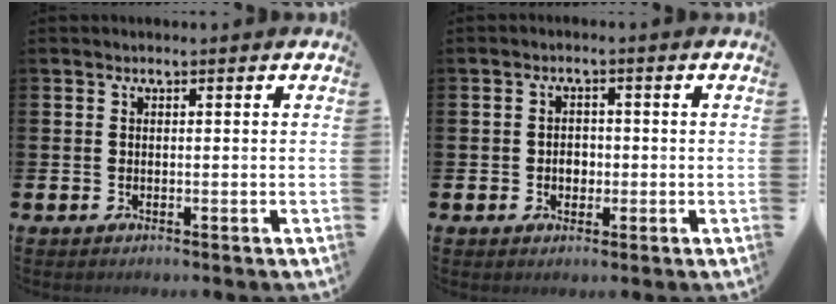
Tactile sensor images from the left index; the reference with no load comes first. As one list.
[{"total": 2.2, "force": [-0.4, 1.8, 1.2], "torque": [-0.008, 0.001, -0.014]}]